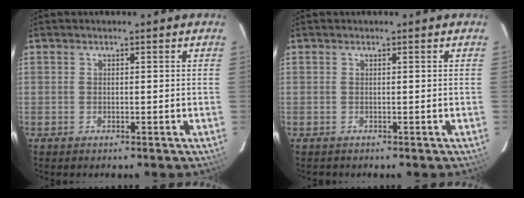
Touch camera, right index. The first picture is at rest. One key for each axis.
{"total": 0.0}